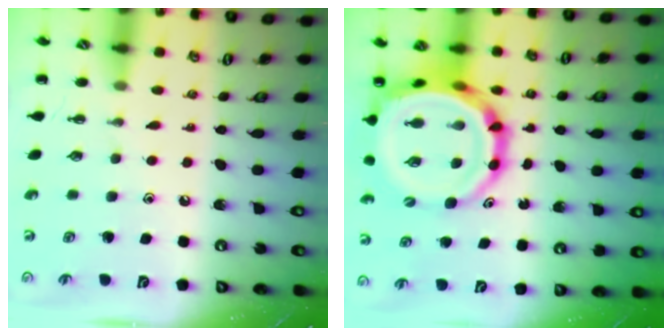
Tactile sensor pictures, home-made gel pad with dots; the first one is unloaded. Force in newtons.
{"total": 17.7, "press": 17.1, "slide": 4.7}